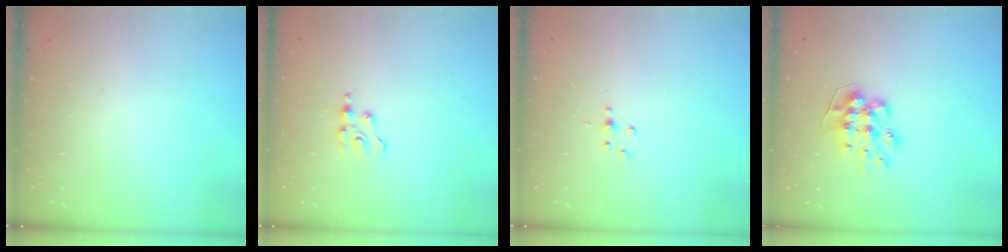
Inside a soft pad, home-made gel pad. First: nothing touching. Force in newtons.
{"total": 2.3, "press": 2.3, "slide": 0.3}
{"total": 2.2, "press": 2.1, "slide": 0.5}
{"total": 9.1, "press": 9.1, "slide": 0.3}